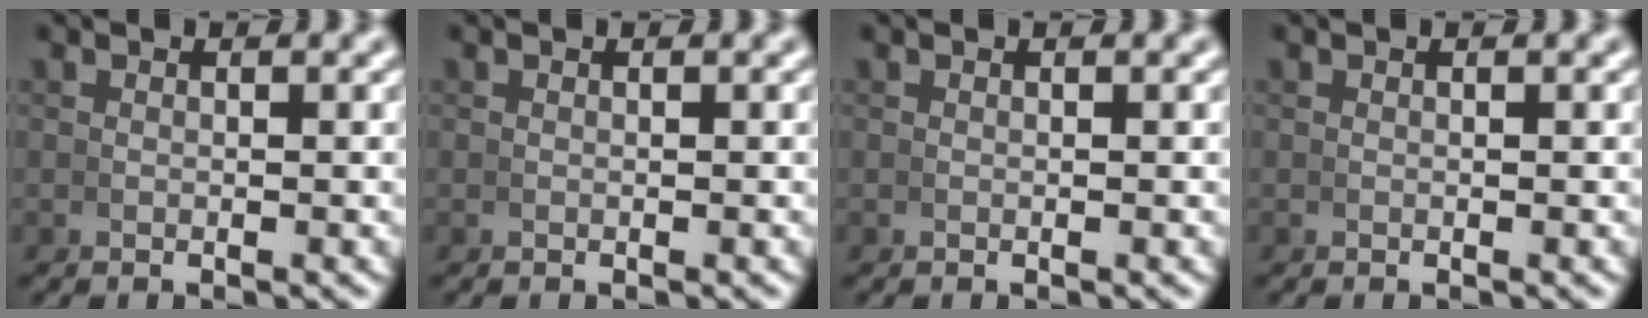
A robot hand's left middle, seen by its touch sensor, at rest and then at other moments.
{"total": 0.0}
{"total": 0.0}
{"total": 0.0}